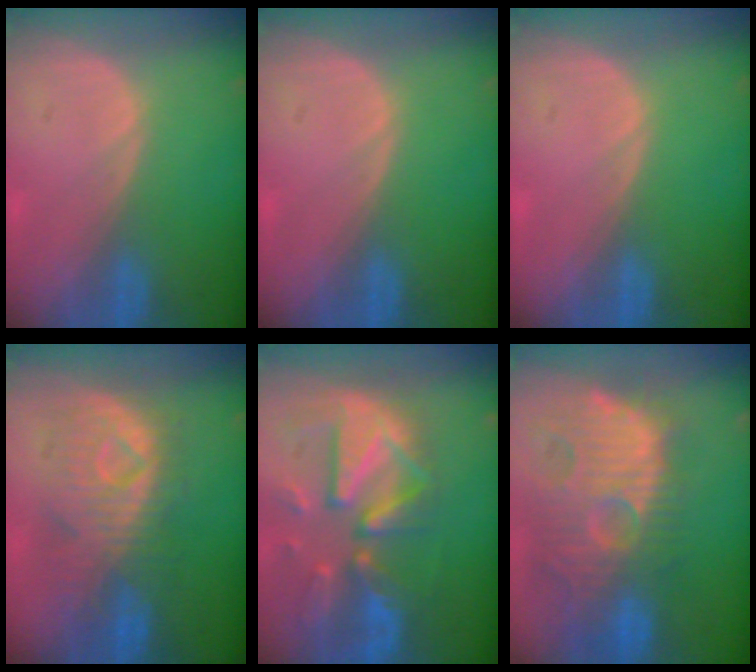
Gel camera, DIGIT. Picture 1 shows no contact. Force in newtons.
{"total": 0.0}
{"total": 0.0}
{"total": 9.4, "press": 9.0, "slide": 2.4}
{"total": 12.3, "press": 10.6, "slide": 6.1}
{"total": 13.7, "press": 12.3, "slide": 5.9}